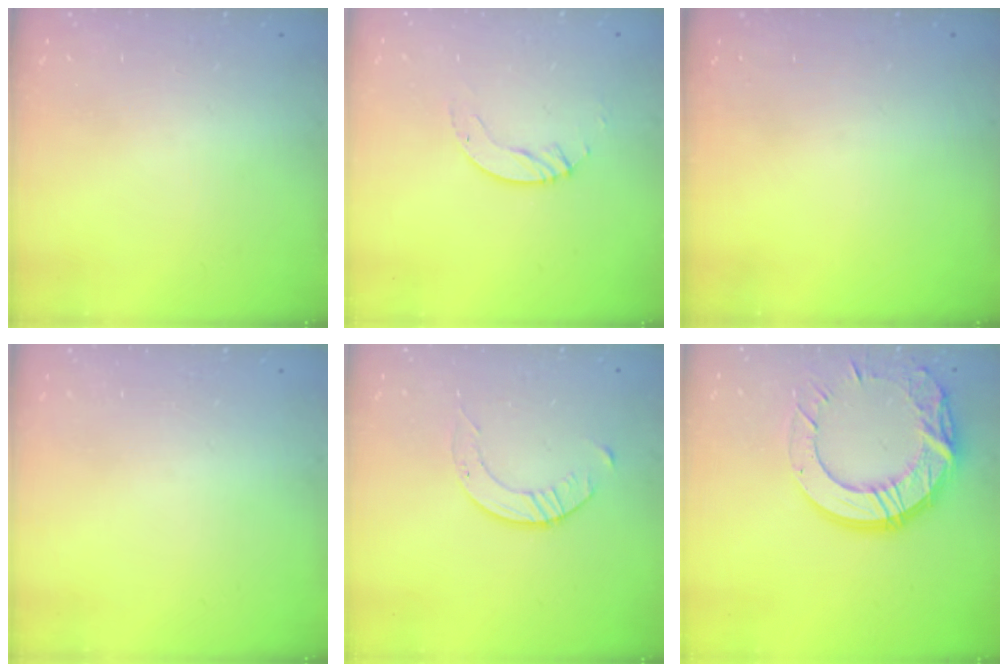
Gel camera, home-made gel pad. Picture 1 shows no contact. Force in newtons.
{"total": 3.0, "press": 3.0, "slide": 0.2}
{"total": 0.0}
{"total": 0.0}
{"total": 3.5, "press": 3.4, "slide": 0.4}
{"total": 18.4, "press": 18.3, "slide": 1.1}